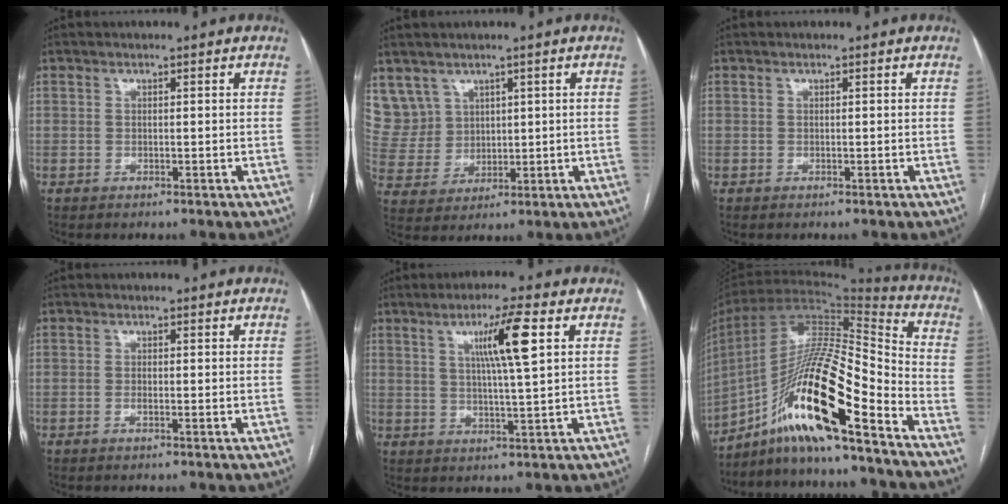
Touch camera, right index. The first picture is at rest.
{"total": 8.0, "force": [4.7, 6.4, 0.3], "torque": [-0.013, 0.022, 0.110]}
{"total": 0.0}
{"total": 1.4, "force": [-0.4, 0.3, 1.3], "torque": [-0.022, -0.003, -0.008]}
{"total": 8.3, "force": [3.0, -0.3, 7.7], "torque": [-0.134, 0.003, 0.050]}
{"total": 20.2, "force": [-11.9, 2.0, 16.2], "torque": [-0.324, -0.003, -0.217]}